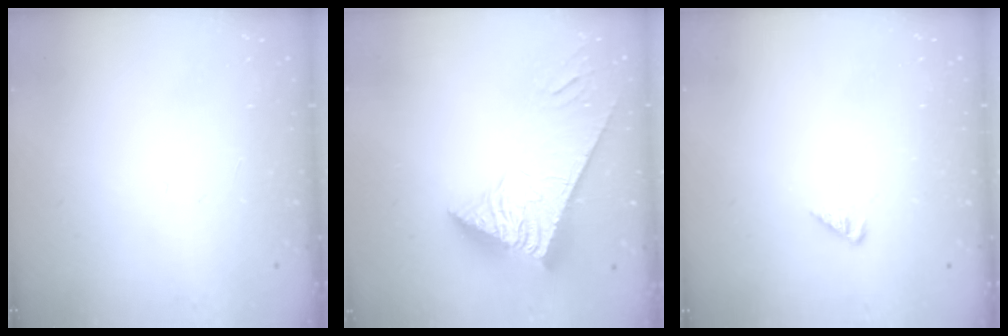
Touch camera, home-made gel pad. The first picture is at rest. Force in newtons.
{"total": 9.7, "press": 9.5, "slide": 1.8}
{"total": 1.6, "press": 1.6, "slide": 0.3}